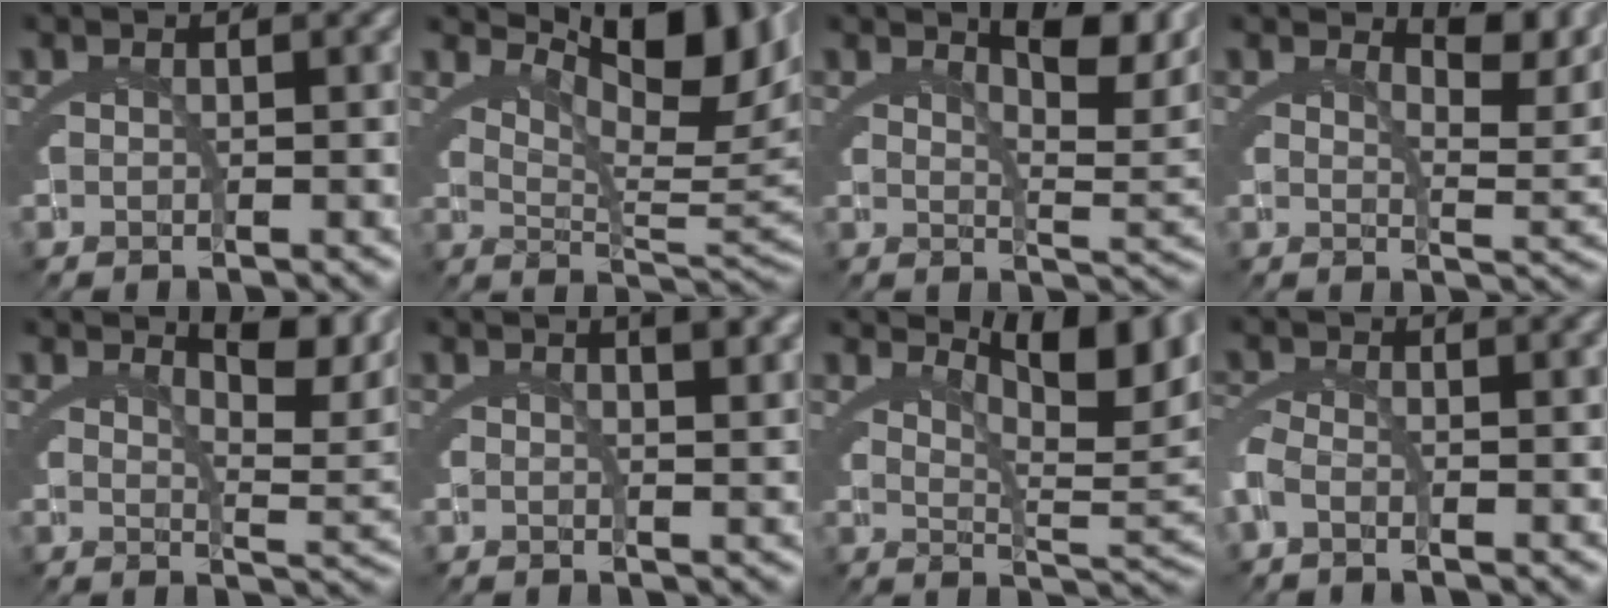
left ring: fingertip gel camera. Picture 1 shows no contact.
{"total": 8.8, "force": [4.4, 2.4, 7.3], "torque": [-0.084, 0.003, 0.071]}
{"total": 6.6, "force": [4.2, 0.6, 5.1], "torque": [-0.047, 0.011, 0.062]}
{"total": 5.6, "force": [4.1, 0.6, 3.8], "torque": [-0.032, 0.006, 0.057]}
{"total": 6.0, "force": [4.0, 0.5, 4.4], "torque": [-0.037, 0.010, 0.057]}
{"total": 2.0, "force": [1.2, -0.1, 1.6], "torque": [-0.016, 0.003, 0.019]}
{"total": 7.6, "force": [4.0, 1.7, 6.3], "torque": [-0.063, 0.004, 0.060]}
{"total": 1.8, "force": [-0.4, 0.4, 1.7], "torque": [-0.045, -0.005, -0.004]}